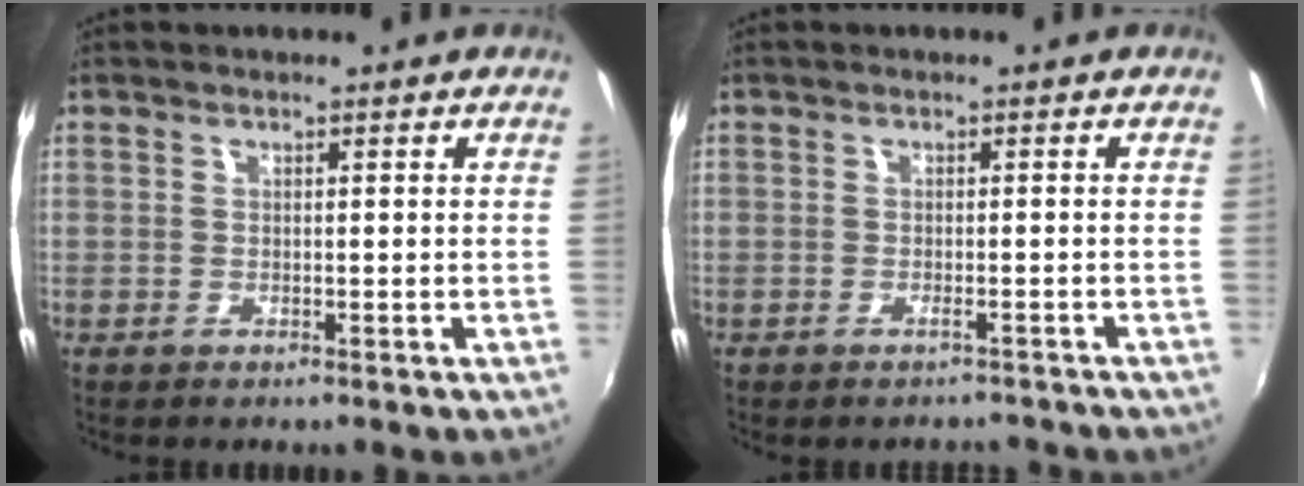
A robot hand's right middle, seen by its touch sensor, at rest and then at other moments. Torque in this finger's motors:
{"motor_torque": [0.19, -0.25, 0.05, 0.06]}